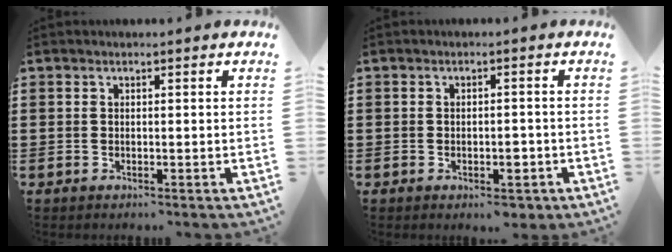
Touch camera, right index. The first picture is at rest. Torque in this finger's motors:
{"motor_torque": [1.29, 0.85, 0.25, 0.01]}